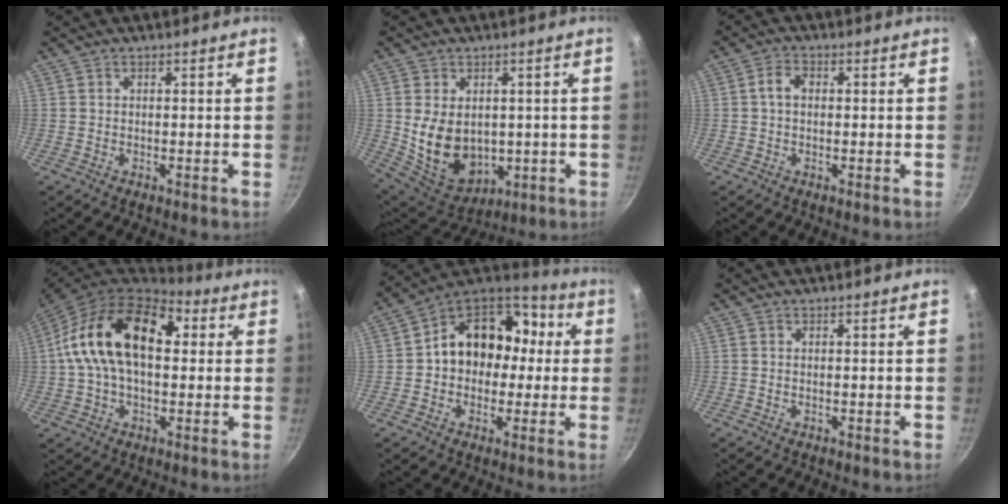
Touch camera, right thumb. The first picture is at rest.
{"total": 13.1, "force": [0.3, 9.6, 9.0], "torque": [-0.136, -0.023, 0.036]}
{"total": 3.1, "force": [0.2, 2.1, 2.2], "torque": [-0.039, 0.010, -0.002]}
{"total": 20.1, "force": [3.3, 12.2, 15.6], "torque": [-0.249, 0.026, 0.035]}
{"total": 17.3, "force": [0.9, 13.8, 10.3], "torque": [-0.114, 0.055, -0.001]}
{"total": 0.0}